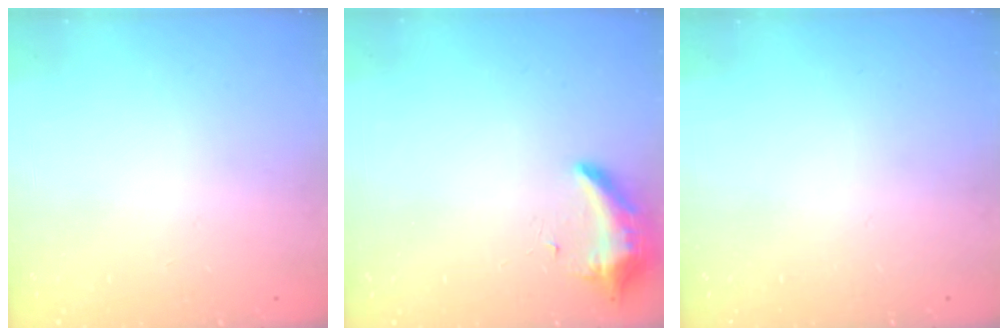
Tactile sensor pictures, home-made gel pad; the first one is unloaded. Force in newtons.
{"total": 8.3, "press": 8.3, "slide": 0.1}
{"total": 0.0}